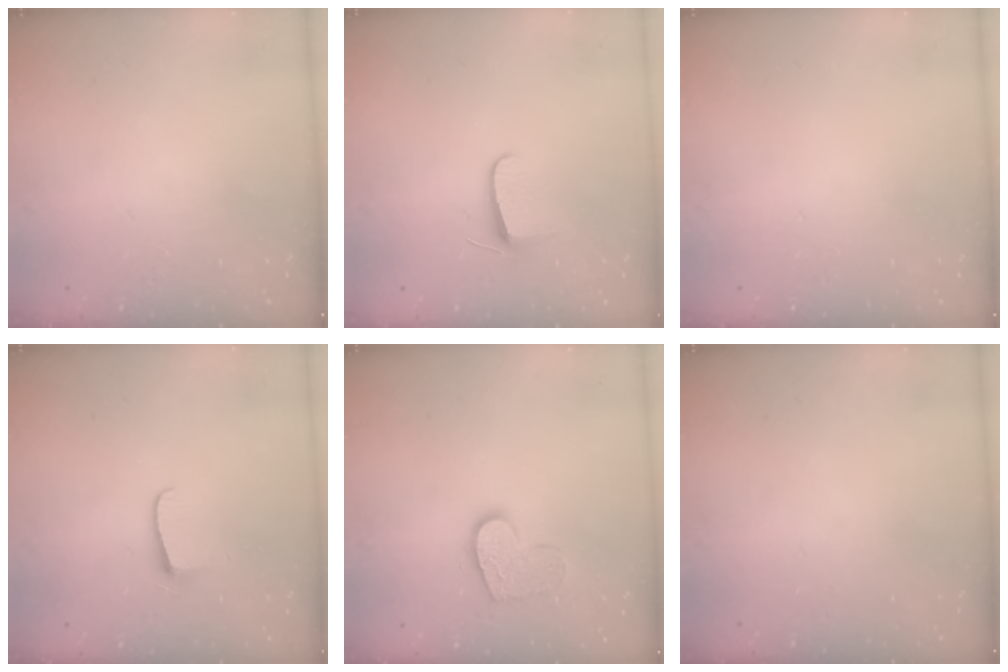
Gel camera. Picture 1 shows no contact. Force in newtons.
{"total": 6.2, "press": 6.1, "slide": 0.7}
{"total": 0.0}
{"total": 5.6, "press": 5.6, "slide": 0.7}
{"total": 11.7, "press": 11.7, "slide": 0.8}
{"total": 0.0}